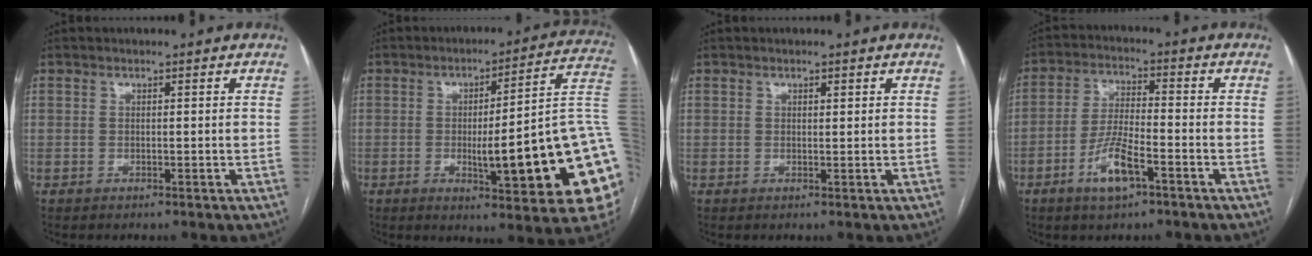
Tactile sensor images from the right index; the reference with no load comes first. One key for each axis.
{"total": 23.4, "fx": -3.9, "fy": 2.8, "fz": 23.0, "tx": -0.200, "ty": 0.014, "tz": -0.045}
{"total": 0.7, "fx": 0.4, "fy": 0.3, "fz": 0.5, "tx": -0.007, "ty": 0.000, "tz": 0.006}
{"total": 7.5, "fx": -3.9, "fy": 1.9, "fz": 6.1, "tx": -0.121, "ty": -0.006, "tz": -0.068}